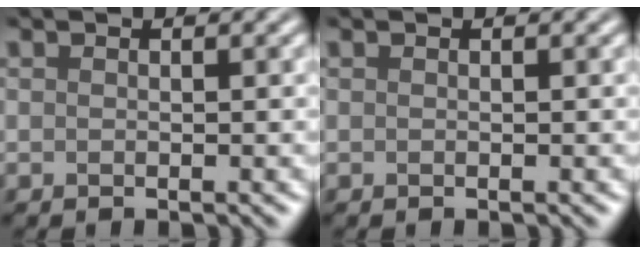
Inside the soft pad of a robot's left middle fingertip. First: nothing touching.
{"total": 0.0}